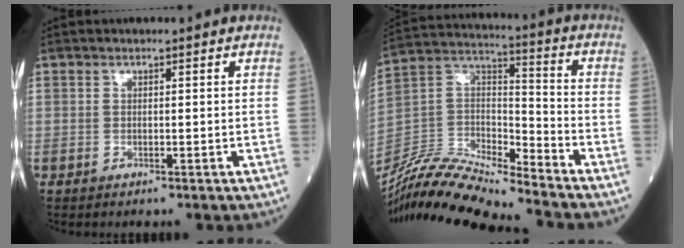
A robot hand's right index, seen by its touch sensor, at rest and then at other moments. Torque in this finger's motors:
{"motor_torque": [-0.39, -0.29, -0.23, -0.12]}